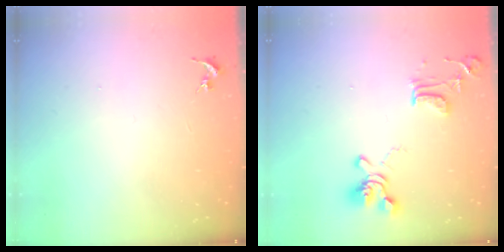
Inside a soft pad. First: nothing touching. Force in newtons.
{"total": 15.8, "press": 15.7, "slide": 1.6}